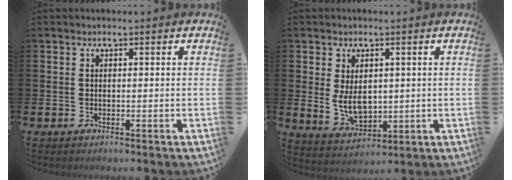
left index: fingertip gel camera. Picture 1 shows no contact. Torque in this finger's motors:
{"motor_torque": [0.46, 0.09, 0.22, 0.21]}